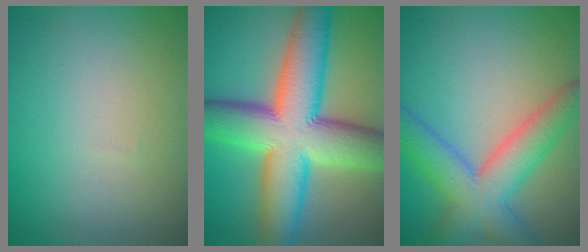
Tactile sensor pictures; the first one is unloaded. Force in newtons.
{"total": 13.9, "press": 13.9, "slide": 0.3}
{"total": 7.0, "press": 7.0, "slide": 0.3}